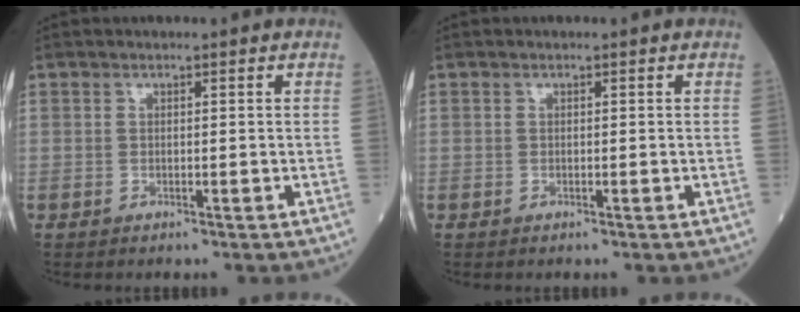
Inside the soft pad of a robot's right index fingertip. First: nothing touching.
{"total": 0.0}